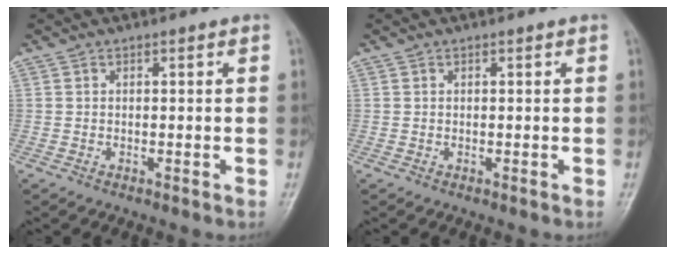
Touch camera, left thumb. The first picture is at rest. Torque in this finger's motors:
{"motor_torque": [-0.05, 0.03, -0.08, -0.11, 0.00]}